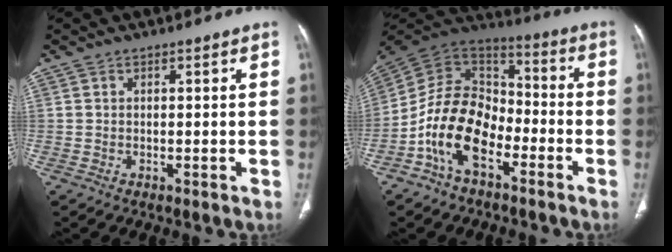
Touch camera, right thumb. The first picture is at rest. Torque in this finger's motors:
{"motor_torque": [0.06, 0.81, 1.96, -0.81, 0.20]}